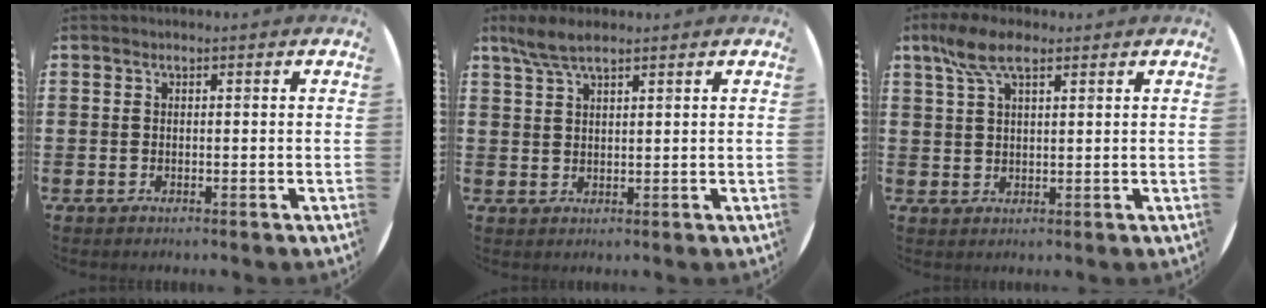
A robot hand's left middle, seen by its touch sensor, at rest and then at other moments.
{"total": 3.9, "force": [3.0, 0.9, 2.3], "torque": [-0.053, 0.002, 0.055]}
{"total": 5.8, "force": [3.4, 2.3, 4.2], "torque": [-0.091, 0.009, 0.060]}